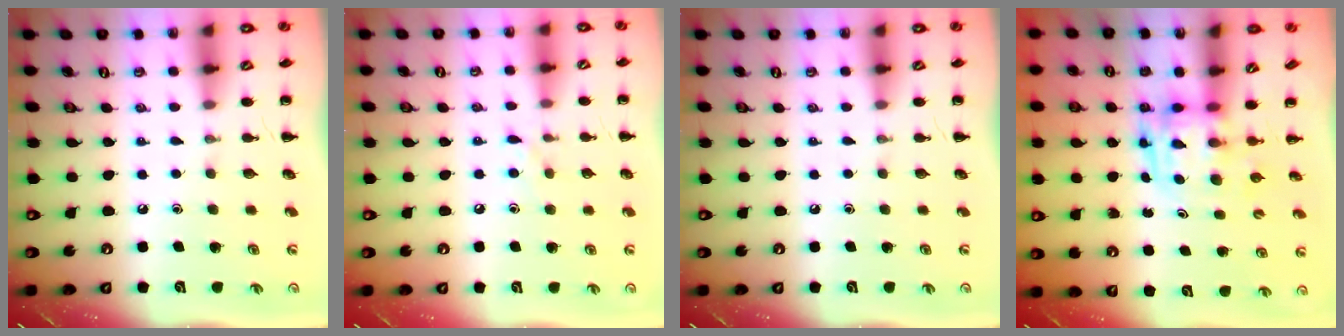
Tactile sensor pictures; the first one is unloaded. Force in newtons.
{"total": 5.8, "press": 5.5, "slide": 2.0}
{"total": 0.0}
{"total": 3.7, "press": 3.7, "slide": 0.7}